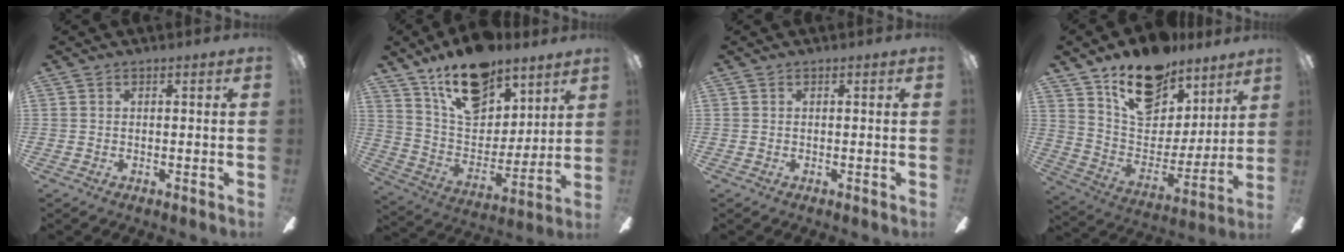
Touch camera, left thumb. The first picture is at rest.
{"total": 19.0, "force": [12.9, 10.4, 9.3], "torque": [-0.152, -0.079, 0.232]}
{"total": 0.0}
{"total": 18.6, "force": [13.7, 9.9, 7.7], "torque": [-0.121, -0.094, 0.244]}